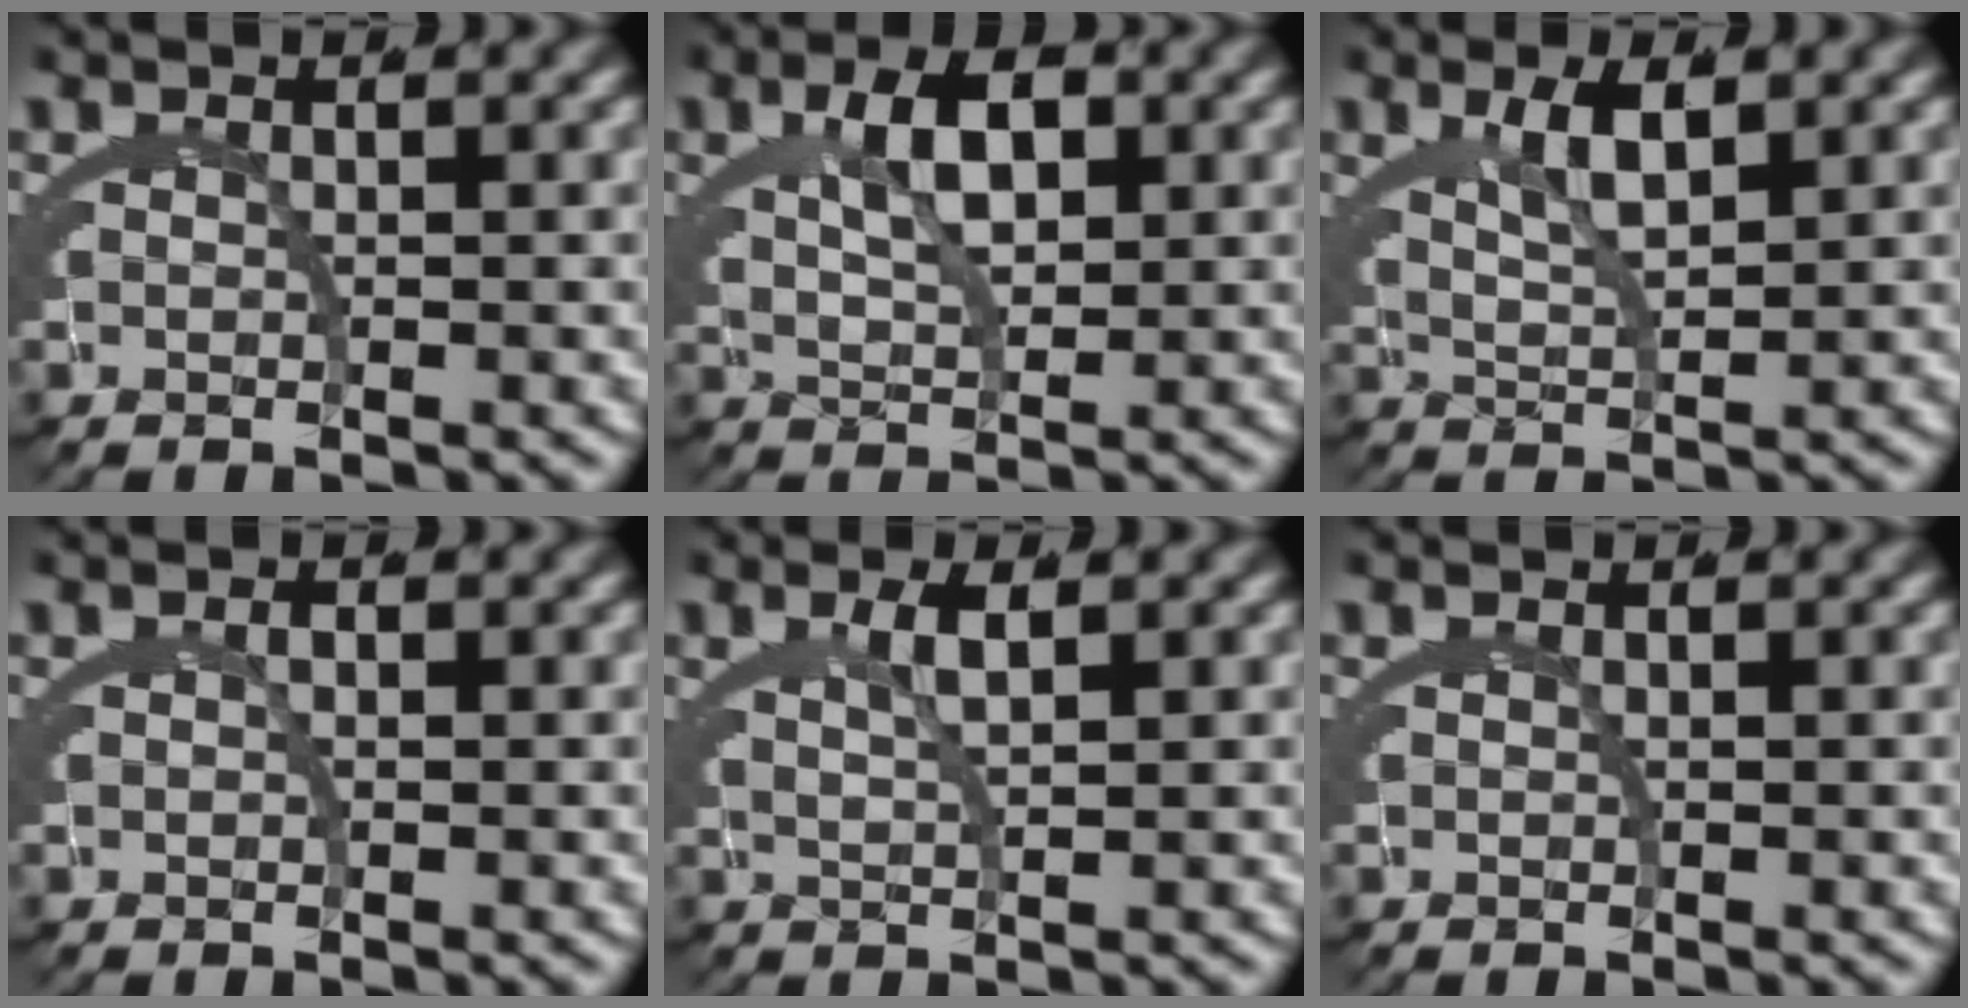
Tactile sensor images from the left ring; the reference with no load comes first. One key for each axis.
{"total": 4.4, "fx": 1.1, "fy": 2.0, "fz": 3.7, "tx": -0.063, "ty": -0.005, "tz": 0.027}
{"total": 3.1, "fx": 1.1, "fy": 1.1, "fz": 2.7, "tx": -0.053, "ty": -0.008, "tz": 0.028}
{"total": 0.6, "fx": -0.2, "fy": 0.3, "fz": 0.4, "tx": -0.008, "ty": 0.003, "tz": -0.007}
{"total": 1.8, "fx": 0.8, "fy": 0.0, "fz": 1.6, "tx": -0.030, "ty": -0.005, "tz": 0.020}
{"total": 0.0}